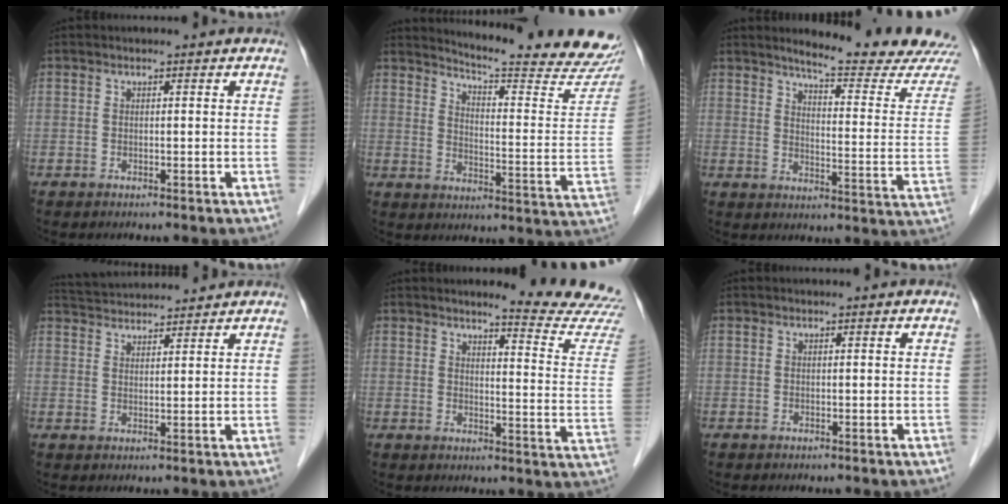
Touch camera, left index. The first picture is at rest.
{"total": 21.6, "force": [20.7, 0.0, 6.1], "torque": [-0.091, -0.128, 0.245]}
{"total": 16.7, "force": [15.9, -0.5, 5.2], "torque": [-0.072, -0.115, 0.180]}
{"total": 8.0, "force": [7.9, 0.4, 1.6], "torque": [-0.038, 0.031, 0.126]}
{"total": 13.1, "force": [12.7, -1.4, 2.5], "torque": [-0.027, -0.120, 0.126]}
{"total": 0.0}